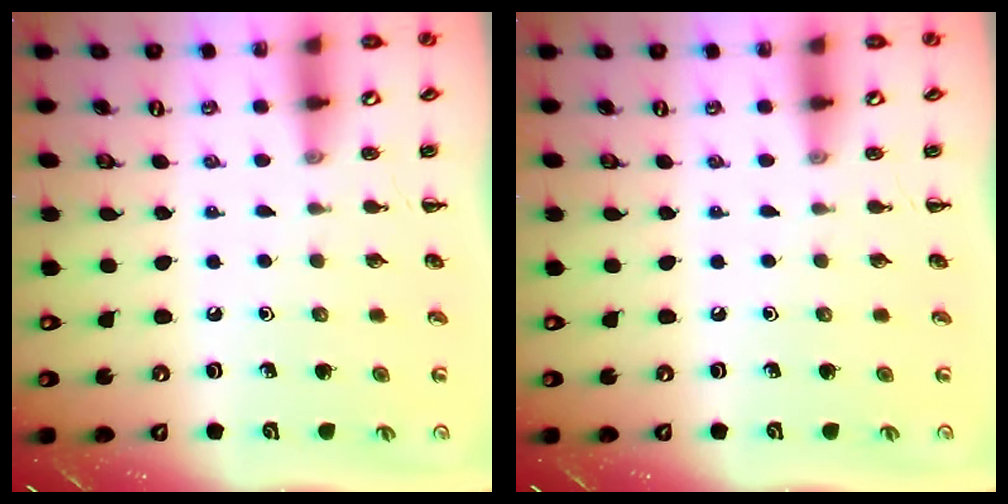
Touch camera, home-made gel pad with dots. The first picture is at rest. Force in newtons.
{"total": 0.0}